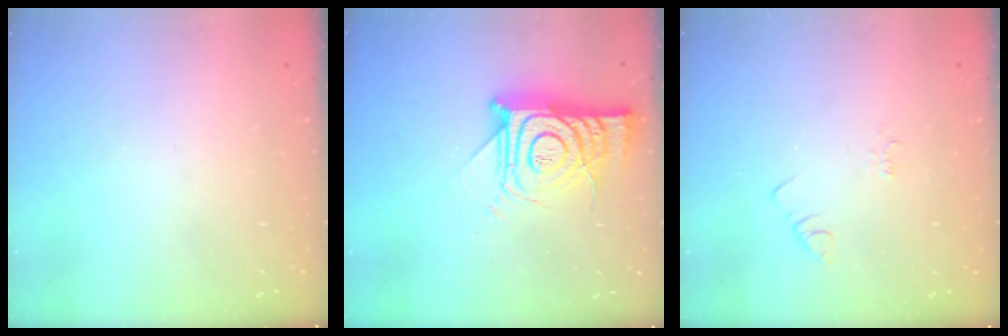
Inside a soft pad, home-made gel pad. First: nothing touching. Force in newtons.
{"total": 15.3, "press": 15.2, "slide": 1.4}
{"total": 1.9, "press": 1.9, "slide": 0.2}